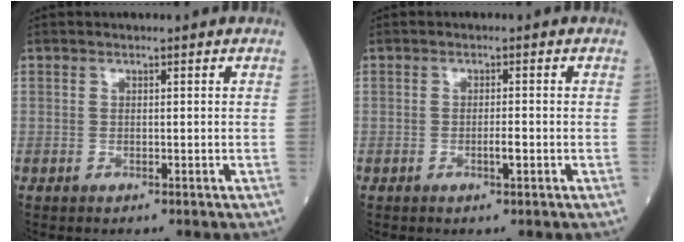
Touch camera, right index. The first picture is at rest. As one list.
[{"total": 1.6, "force": [-0.6, 0.1, 1.5], "torque": [-0.027, -0.001, -0.011]}]